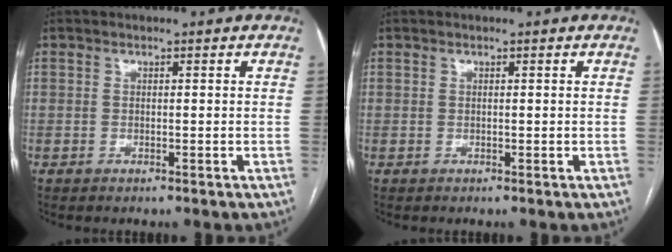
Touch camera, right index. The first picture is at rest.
{"total": 0.0}